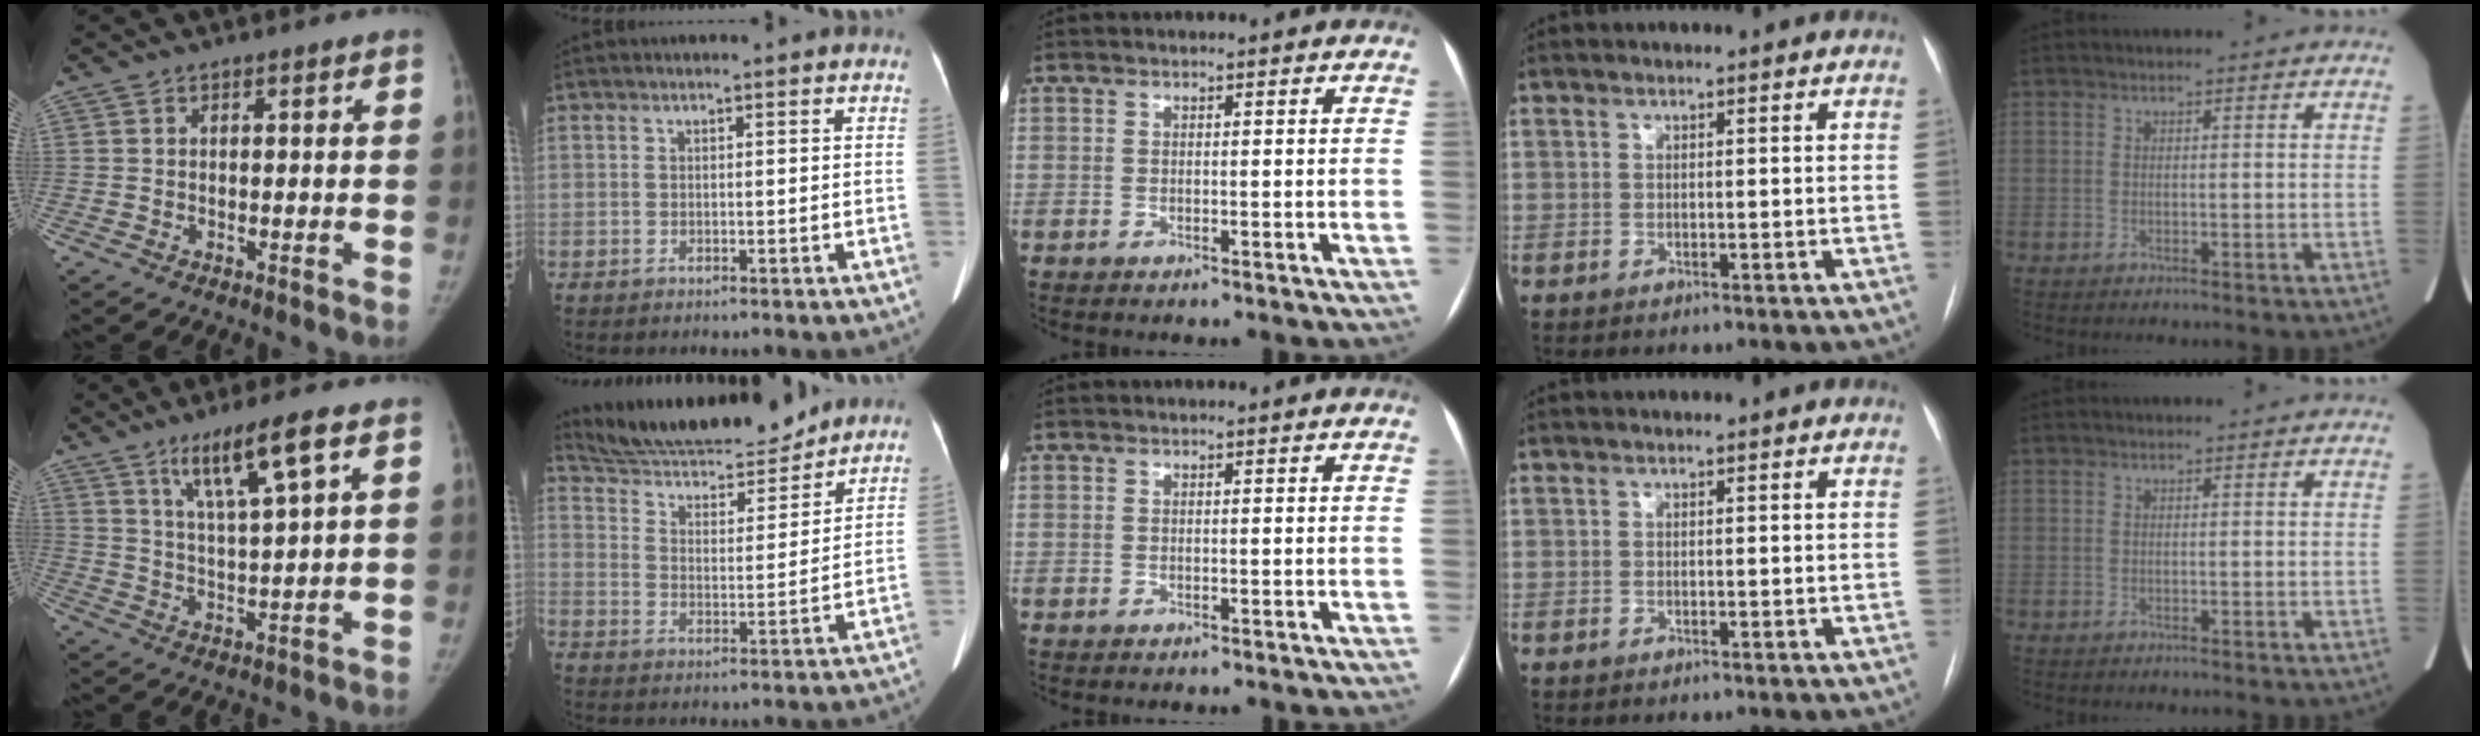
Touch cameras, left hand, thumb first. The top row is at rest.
{"thumb": {"total": 9.8, "force": [5.2, 0.8, 8.2], "torque": [-0.149, -0.023, 0.097]}, "index": {"total": 16.1, "force": [15.1, 2.2, 5.0], "torque": [-0.090, -0.003, 0.246]}}